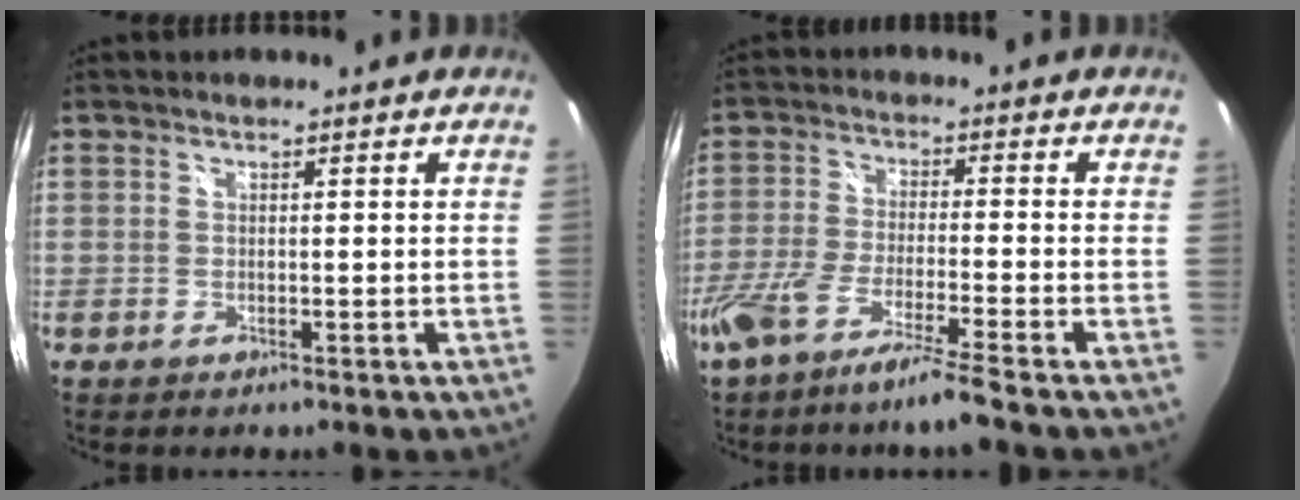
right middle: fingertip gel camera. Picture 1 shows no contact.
{"total": 10.5, "force": [-7.9, -0.4, 6.9], "torque": [-0.146, -0.029, -0.144]}